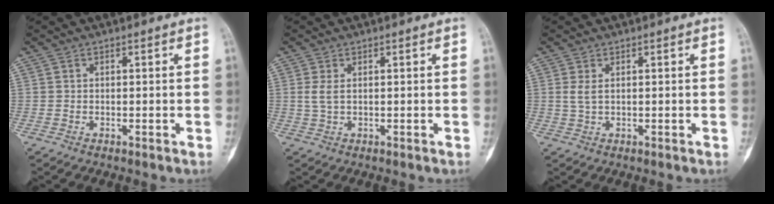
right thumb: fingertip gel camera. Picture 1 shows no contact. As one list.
[{"total": 2.0, "force": [0.5, 0.9, 1.7], "torque": [-0.050, 0.004, 0.019]}, {"total": 1.7, "force": [0.6, 0.7, 1.5], "torque": [-0.041, 0.005, 0.021]}]